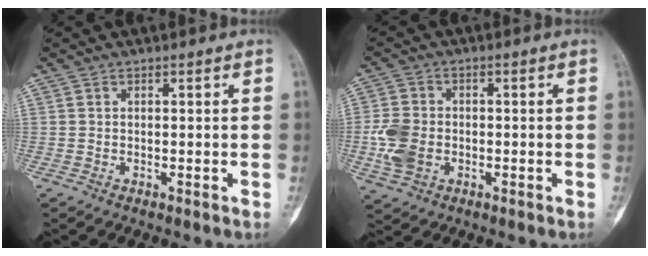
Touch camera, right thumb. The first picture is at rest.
{"total": 7.5, "force": [-1.4, 5.5, 4.8], "torque": [-0.099, 0.004, -0.027]}